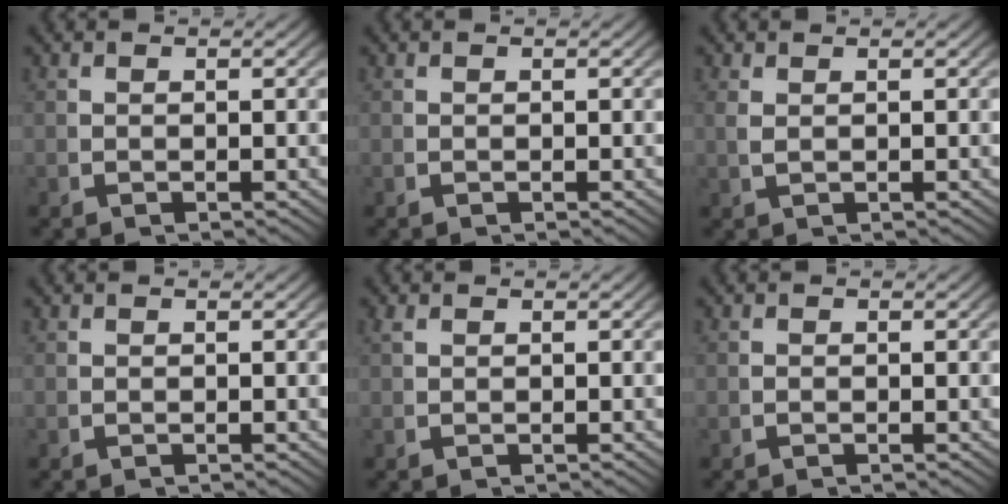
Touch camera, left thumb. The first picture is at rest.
{"total": 0.0}
{"total": 0.9, "force": [0.6, 0.1, 0.6], "torque": [-0.020, -0.004, 0.020]}
{"total": 0.0}
{"total": 0.6, "force": [0.5, 0.2, 0.3], "torque": [-0.011, -0.002, 0.015]}
{"total": 0.0}